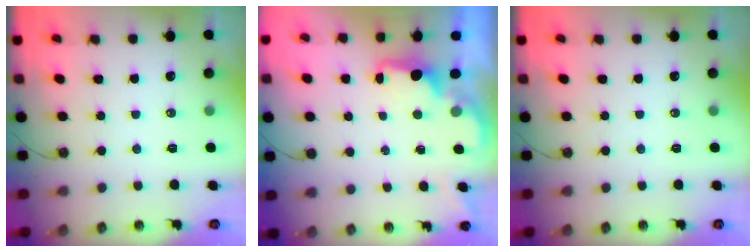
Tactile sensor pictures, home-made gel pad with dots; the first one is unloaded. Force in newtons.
{"total": 1.6, "press": 1.4, "slide": 0.7}
{"total": 0.0}